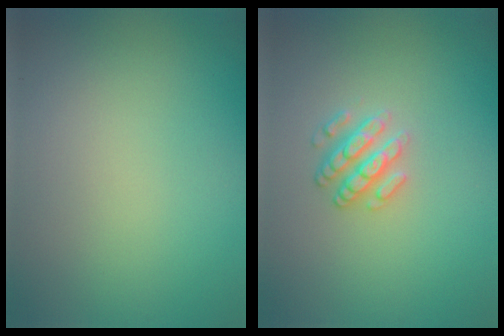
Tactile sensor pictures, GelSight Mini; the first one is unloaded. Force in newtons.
{"total": 2.6, "press": 2.4, "slide": 1.1}